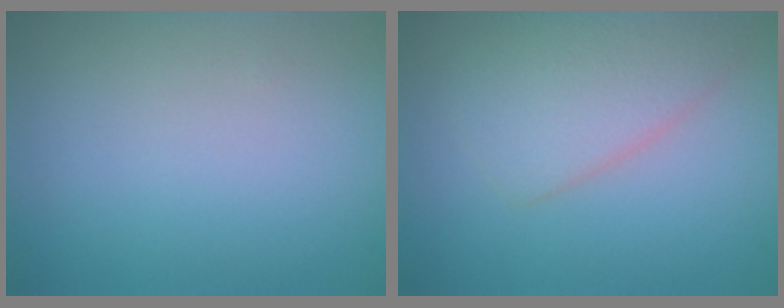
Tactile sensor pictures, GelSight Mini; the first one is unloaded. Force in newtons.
{"total": 3.9, "press": 3.9, "slide": 0.2}